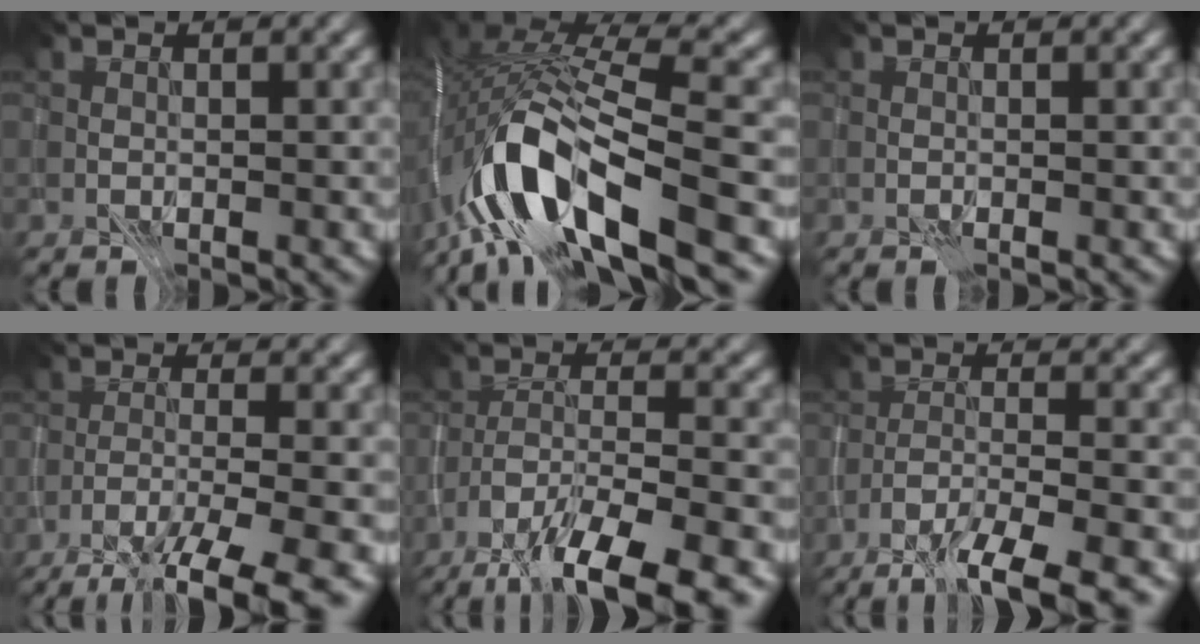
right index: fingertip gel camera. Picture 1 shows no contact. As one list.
[{"total": 12.5, "force": [-6.0, 5.0, 9.8], "torque": [-0.193, 0.005, -0.104]}, {"total": 0.0}, {"total": 7.9, "force": [-5.2, 1.5, 5.7], "torque": [-0.089, 0.002, -0.084]}, {"total": 11.1, "force": [-7.6, 3.6, 7.3], "torque": [-0.123, -0.017, -0.116]}, {"total": 7.4, "force": [-4.8, 1.8, 5.3], "torque": [-0.083, 0.000, -0.077]}]